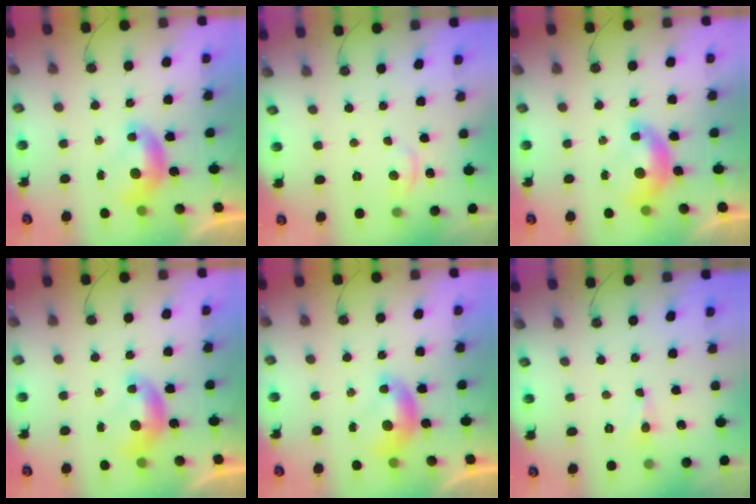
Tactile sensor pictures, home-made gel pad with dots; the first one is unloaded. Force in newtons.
{"total": 1.5, "press": 1.4, "slide": 0.6}
{"total": 2.1, "press": 2.0, "slide": 0.4}
{"total": 0.0}
{"total": 0.0}
{"total": 2.2, "press": 2.1, "slide": 0.7}